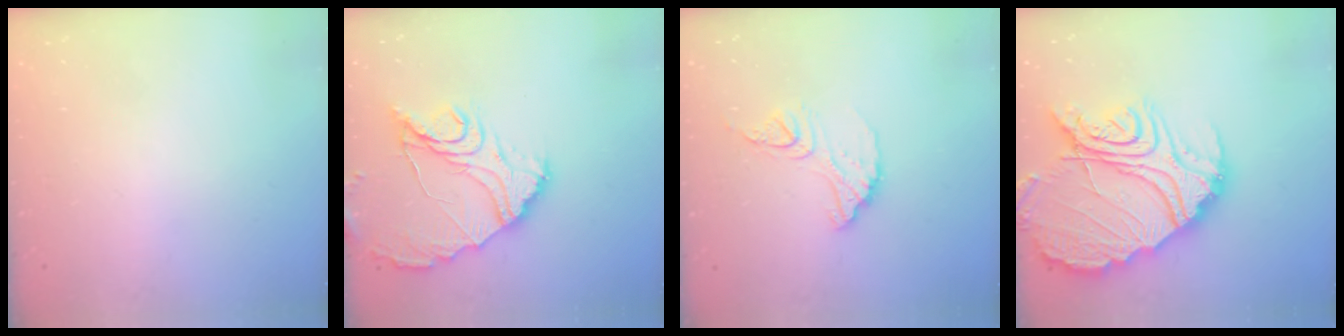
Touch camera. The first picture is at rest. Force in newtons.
{"total": 14.8, "press": 14.7, "slide": 1.7}
{"total": 10.9, "press": 10.9, "slide": 1.0}
{"total": 27.7, "press": 27.6, "slide": 2.4}